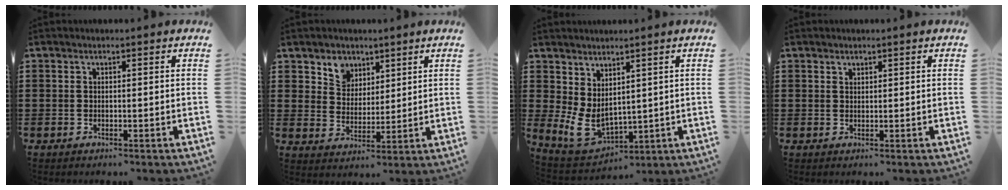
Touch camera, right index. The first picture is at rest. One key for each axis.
{"total": 4.8, "fx": 3.1, "fy": 3.7, "fz": 0.2, "tx": -0.029, "ty": 0.006, "tz": 0.057}
{"total": 5.0, "fx": 1.4, "fy": 3.2, "fz": 3.6, "tx": -0.101, "ty": -0.017, "tz": 0.027}
{"total": 1.0, "fx": 0.9, "fy": 0.6, "fz": 0.1, "tx": -0.003, "ty": 0.001, "tz": 0.017}